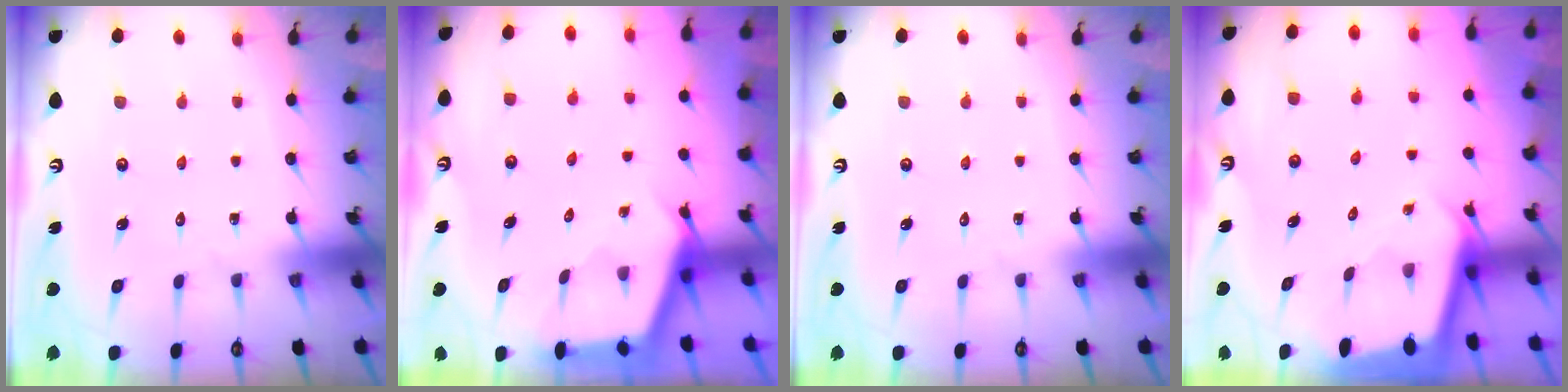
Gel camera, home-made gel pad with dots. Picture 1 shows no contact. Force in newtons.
{"total": 2.6, "press": 2.6, "slide": 0.2}
{"total": 0.0}
{"total": 2.3, "press": 2.3, "slide": 0.1}